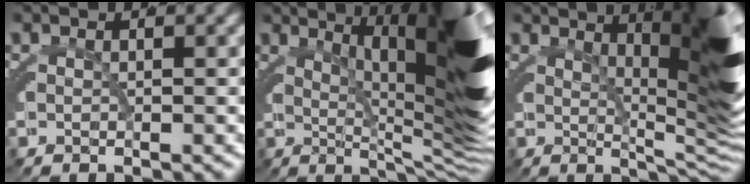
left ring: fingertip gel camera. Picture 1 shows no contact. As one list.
[{"total": 20.3, "force": [3.3, 6.2, 19.0], "torque": [-0.207, 0.020, 0.038]}, {"total": 14.7, "force": [2.0, 3.9, 14.0], "torque": [-0.139, 0.018, 0.028]}]